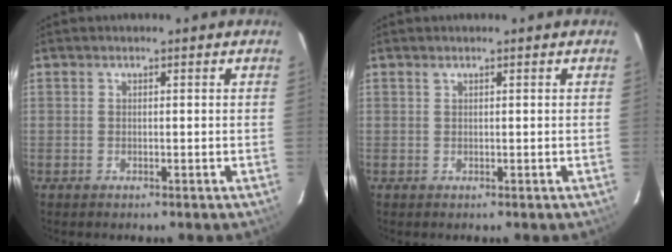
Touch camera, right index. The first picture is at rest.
{"total": 0.0}